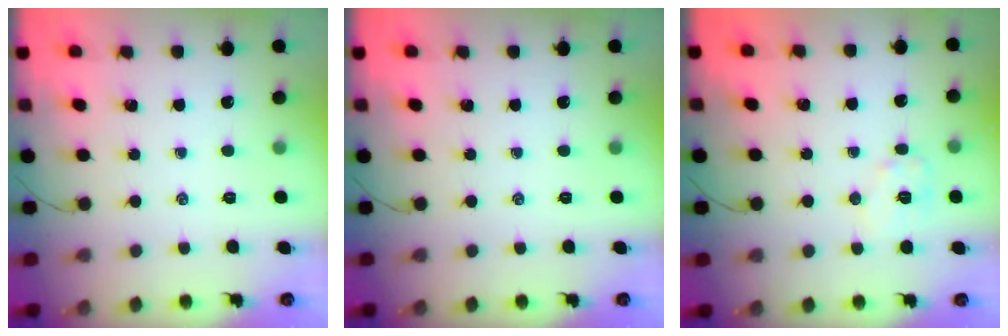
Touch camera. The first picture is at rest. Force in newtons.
{"total": 0.0}
{"total": 6.9, "press": 6.9, "slide": 0.3}